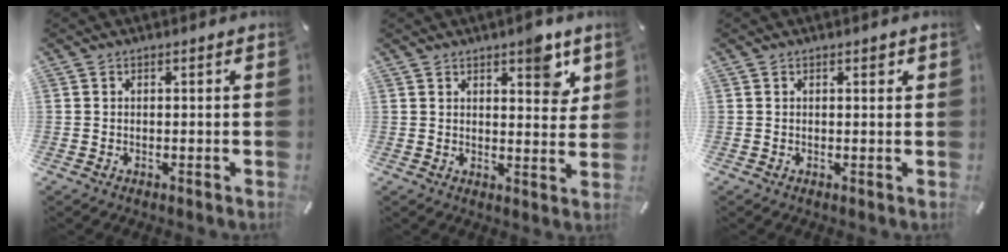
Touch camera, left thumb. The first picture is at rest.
{"total": 7.1, "force": [4.6, 3.4, 4.1], "torque": [-0.029, -0.031, 0.072]}
{"total": 1.0, "force": [0.5, 0.6, 0.7], "torque": [-0.005, 0.001, 0.006]}